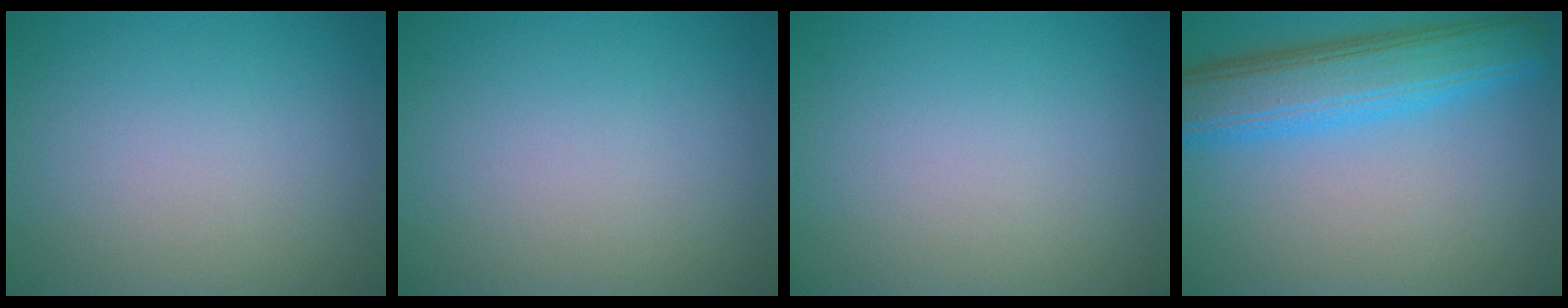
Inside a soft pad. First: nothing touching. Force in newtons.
{"total": 0.0}
{"total": 0.0}
{"total": 7.5, "press": 7.5, "slide": 0.2}